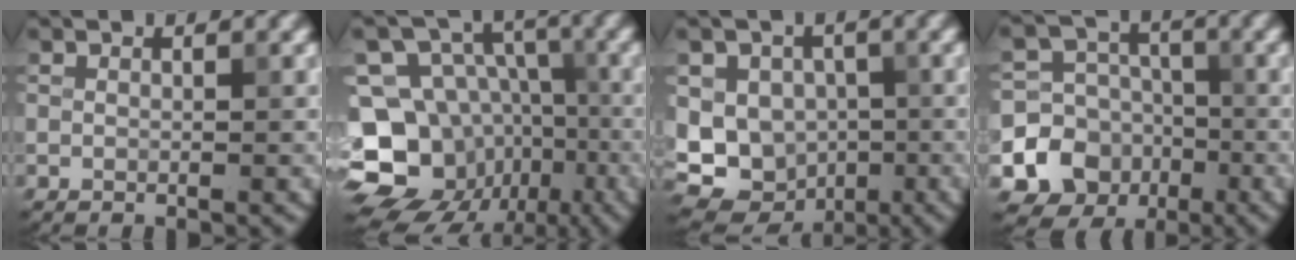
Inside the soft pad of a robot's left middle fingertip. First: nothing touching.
{"total": 16.6, "force": [-6.7, 13.9, 5.9], "torque": [-0.122, -0.013, -0.106]}
{"total": 9.8, "force": [-1.3, 8.6, 4.4], "torque": [-0.071, -0.002, -0.037]}
{"total": 9.7, "force": [-3.6, 8.7, 2.2], "torque": [-0.027, -0.017, -0.082]}